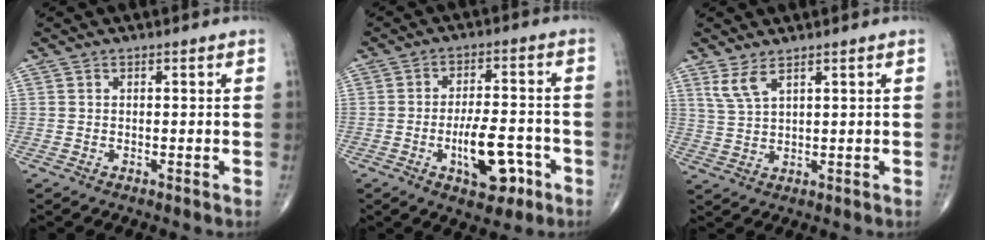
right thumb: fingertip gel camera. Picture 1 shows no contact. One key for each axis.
{"total": 10.1, "fx": -3.9, "fy": 4.6, "fz": 8.2, "tx": -0.116, "ty": 0.020, "tz": -0.055}
{"total": 4.0, "fx": 2.6, "fy": 1.1, "fz": 2.8, "tx": -0.067, "ty": -0.012, "tz": 0.064}